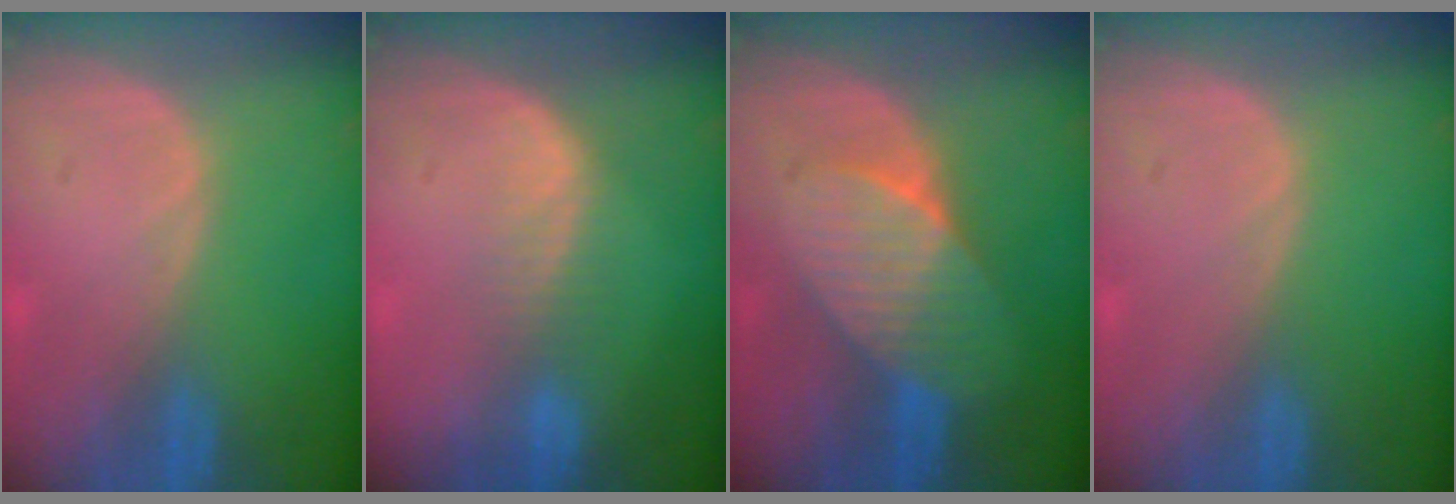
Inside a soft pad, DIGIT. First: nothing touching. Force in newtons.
{"total": 3.1, "press": 2.6, "slide": 1.7}
{"total": 7.4, "press": 7.0, "slide": 2.2}
{"total": 0.0}